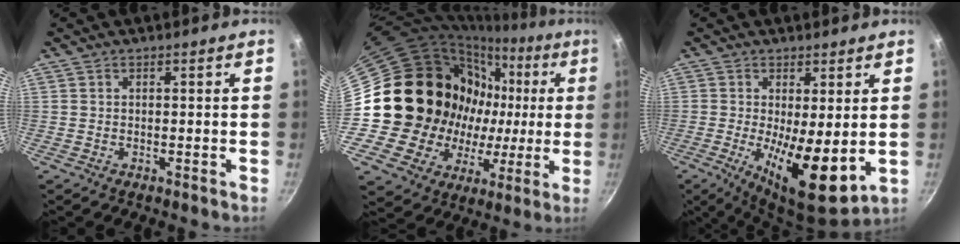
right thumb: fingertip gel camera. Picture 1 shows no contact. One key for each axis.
{"total": 28.1, "fx": 1.4, "fy": 22.9, "fz": 16.2, "tx": -0.247, "ty": 0.040, "tz": 0.039}
{"total": 12.2, "fx": -0.9, "fy": 4.1, "fz": 11.4, "tx": -0.173, "ty": -0.023, "tz": -0.005}